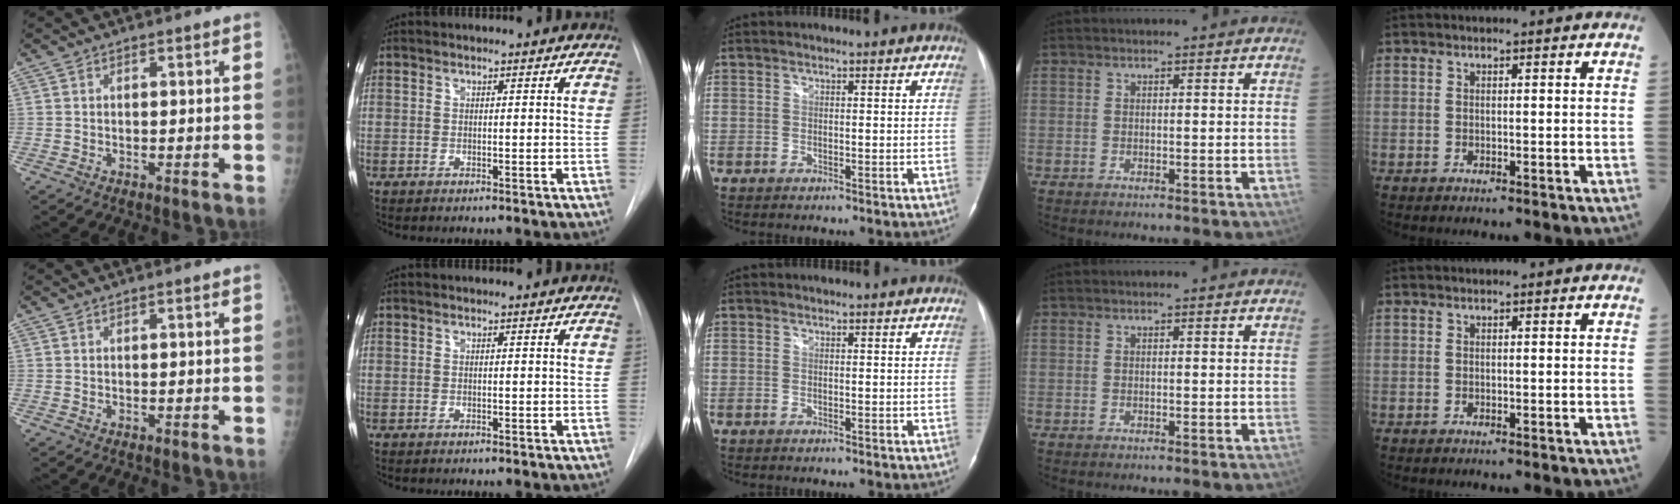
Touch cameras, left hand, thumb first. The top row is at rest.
{}